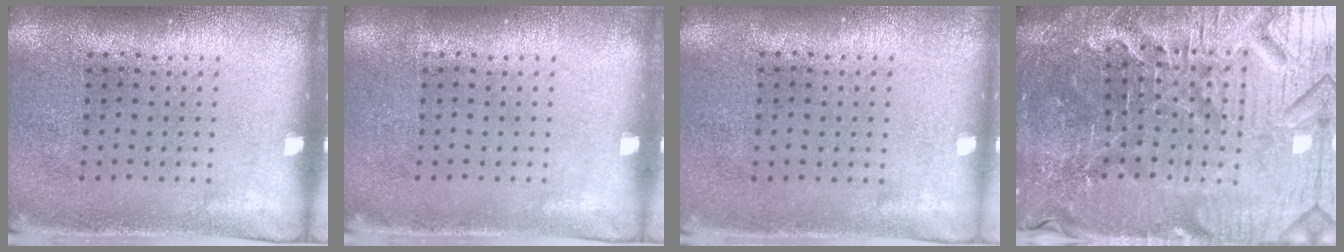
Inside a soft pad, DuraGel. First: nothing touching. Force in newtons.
{"total": 0.0}
{"total": 0.0}
{"total": 5.9, "press": 5.5, "slide": 2.1}